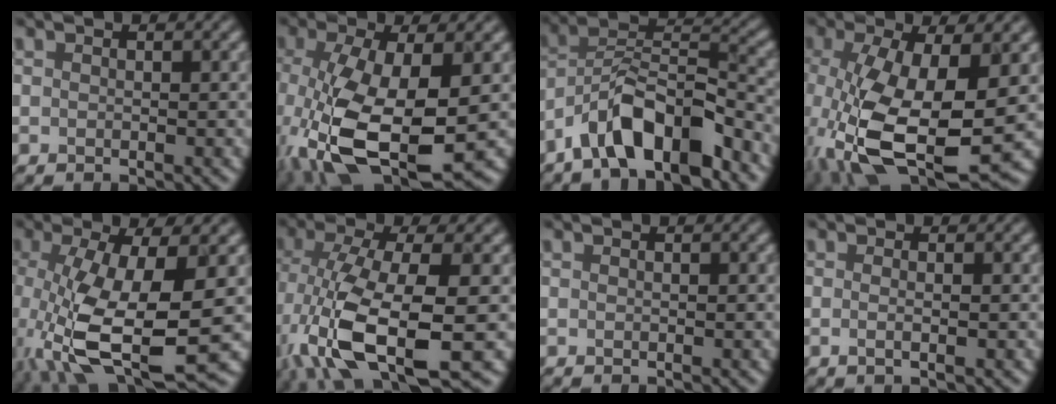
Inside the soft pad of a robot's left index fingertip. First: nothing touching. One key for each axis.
{"total": 10.9, "fx": -3.2, "fy": 4.4, "fz": 9.5, "tx": -0.219, "ty": -0.036, "tz": -0.047}
{"total": 7.9, "fx": -5.5, "fy": 2.6, "fz": 5.1, "tx": -0.081, "ty": 0.012, "tz": -0.101}
{"total": 12.3, "fx": -2.9, "fy": 5.0, "fz": 10.8, "tx": -0.244, "ty": -0.040, "tz": -0.038}
{"total": 11.4, "fx": -3.0, "fy": 3.9, "fz": 10.3, "tx": -0.220, "ty": -0.034, "tz": -0.047}
{"total": 11.1, "fx": -3.5, "fy": 4.1, "fz": 9.7, "tx": -0.213, "ty": -0.023, "tz": -0.060}
{"total": 0.0}
{"total": 1.1, "fx": -0.3, "fy": 0.1, "fz": 1.1, "tx": -0.020, "ty": -0.003, "tz": -0.004}